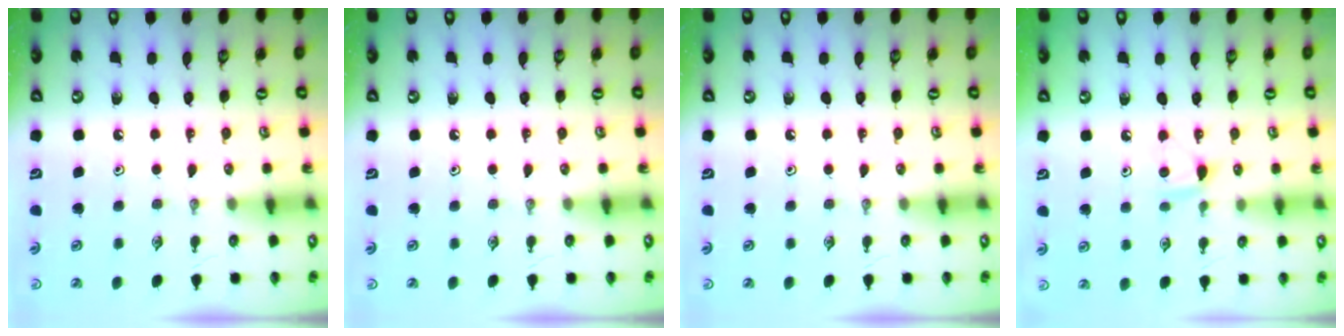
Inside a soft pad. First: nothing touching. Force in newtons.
{"total": 0.0}
{"total": 0.0}
{"total": 5.3, "press": 5.3, "slide": 0.7}